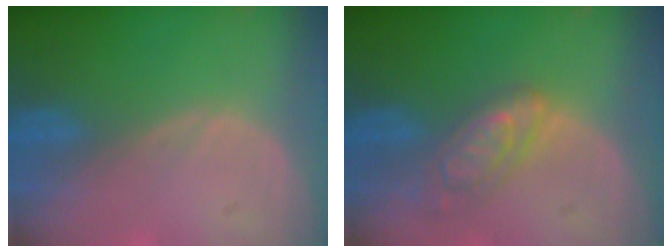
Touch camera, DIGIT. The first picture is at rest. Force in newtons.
{"total": 6.4, "press": 5.7, "slide": 3.0}